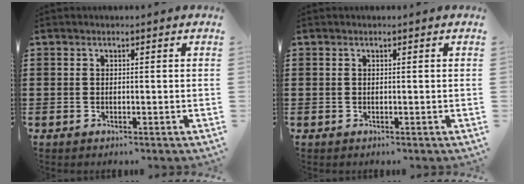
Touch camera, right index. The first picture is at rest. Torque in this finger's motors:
{"motor_torque": [0.05, 0.04, 0.02, 0.00]}